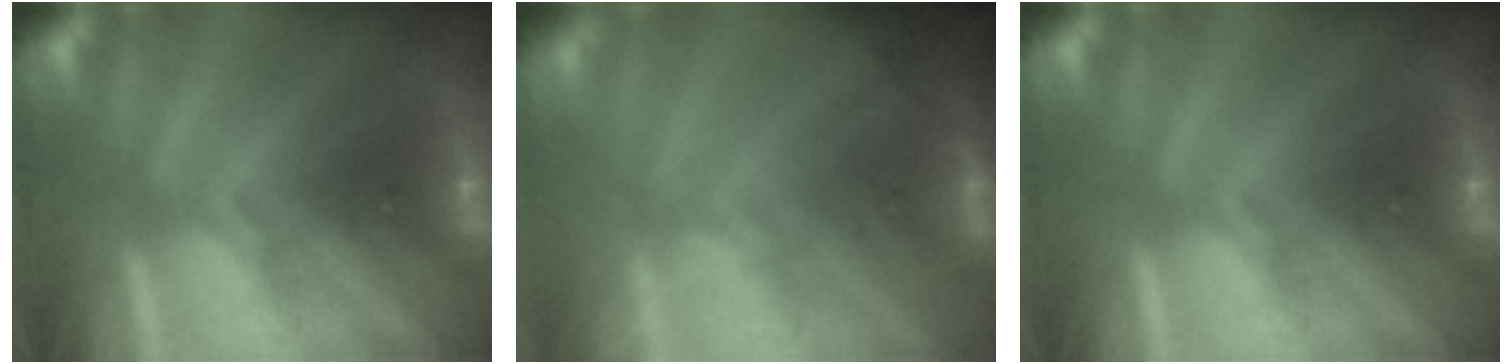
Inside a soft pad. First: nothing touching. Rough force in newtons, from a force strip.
{"total": 2.7}
{"total": 0.0}